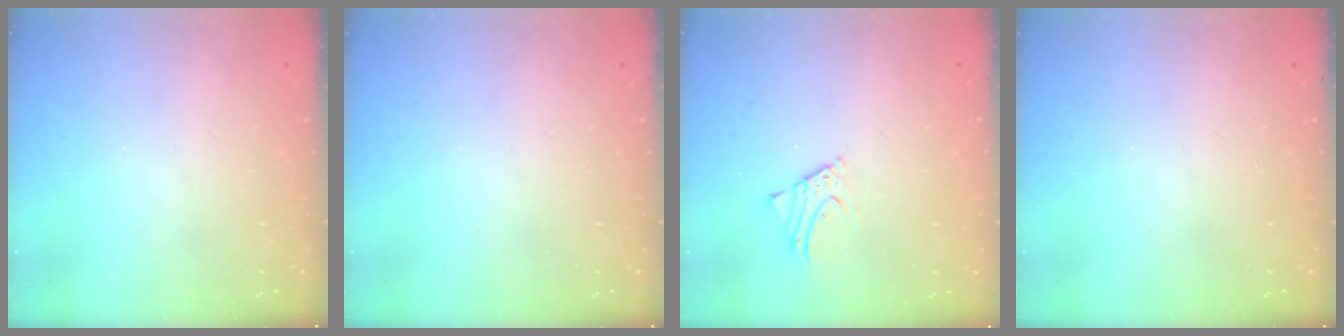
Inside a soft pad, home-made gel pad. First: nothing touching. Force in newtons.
{"total": 0.0}
{"total": 2.5, "press": 2.5, "slide": 0.1}
{"total": 0.0}